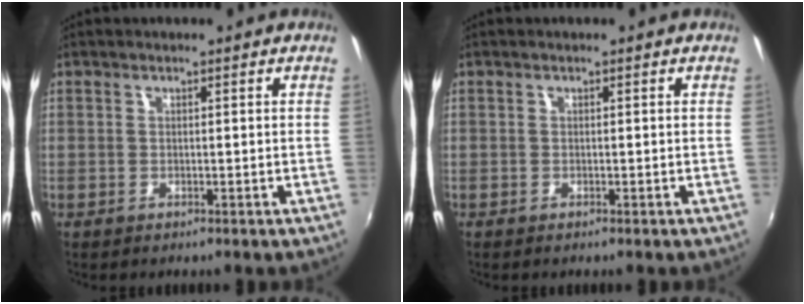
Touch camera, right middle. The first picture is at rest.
{"total": 0.0}